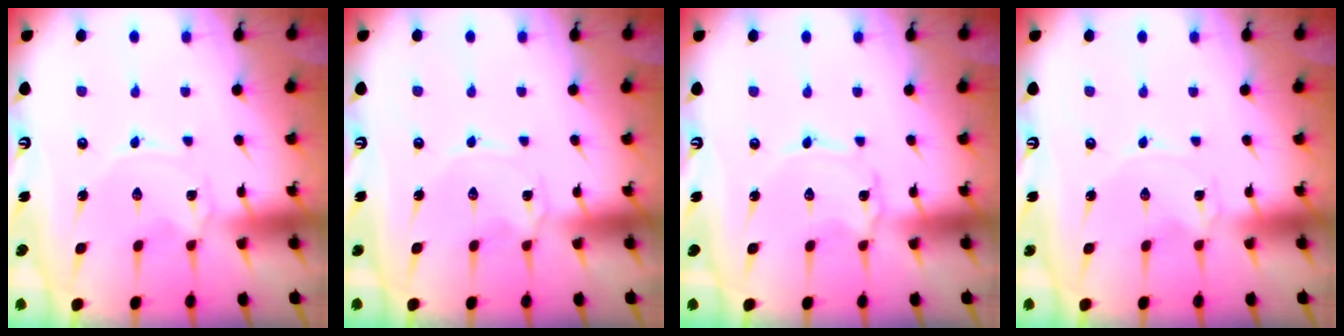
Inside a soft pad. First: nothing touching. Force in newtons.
{"total": 2.0, "press": 2.0, "slide": 0.2}
{"total": 1.2, "press": 1.2, "slide": 0.1}
{"total": 0.0}